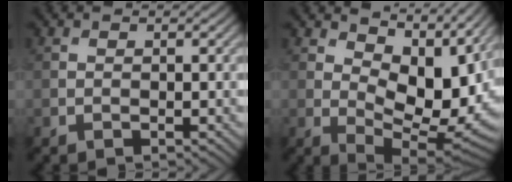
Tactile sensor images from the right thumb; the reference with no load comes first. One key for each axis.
{"total": 12.1, "fx": 4.4, "fy": 6.4, "fz": 9.3, "tx": -0.154, "ty": -0.007, "tz": 0.076}